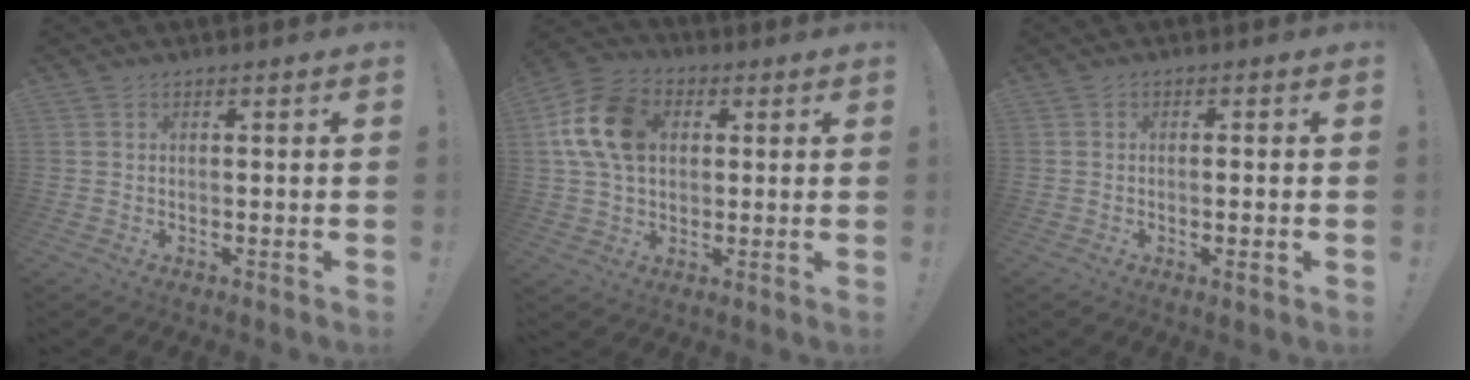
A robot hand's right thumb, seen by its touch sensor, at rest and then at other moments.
{"total": 16.1, "force": [3.4, 11.8, 10.4], "torque": [-0.173, -0.001, 0.067]}
{"total": 2.2, "force": [-0.6, 0.0, 2.1], "torque": [-0.035, -0.002, -0.009]}